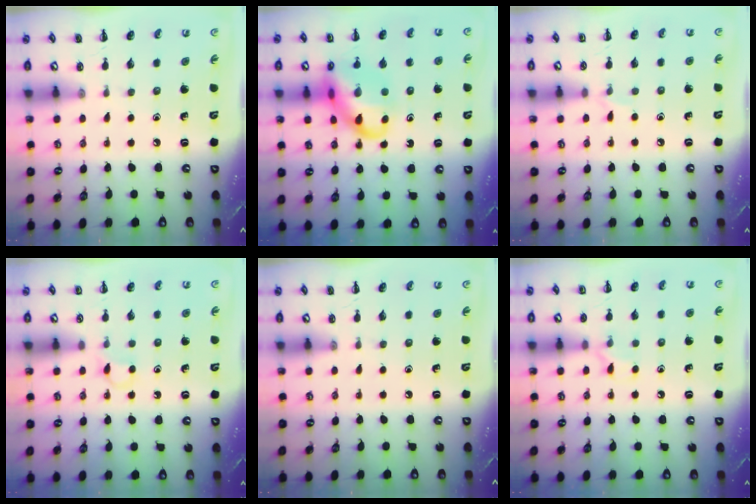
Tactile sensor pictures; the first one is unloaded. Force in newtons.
{"total": 15.5, "press": 15.4, "slide": 2.1}
{"total": 3.8, "press": 3.6, "slide": 1.3}
{"total": 3.3, "press": 3.2, "slide": 0.9}
{"total": 0.0}
{"total": 6.1, "press": 5.7, "slide": 2.1}